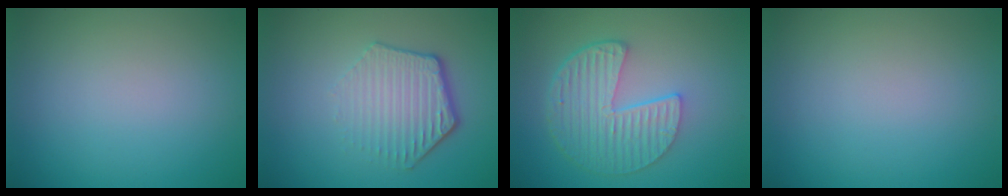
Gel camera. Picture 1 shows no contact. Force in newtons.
{"total": 4.3, "press": 3.3, "slide": 2.7}
{"total": 5.8, "press": 4.2, "slide": 4.0}
{"total": 0.0}